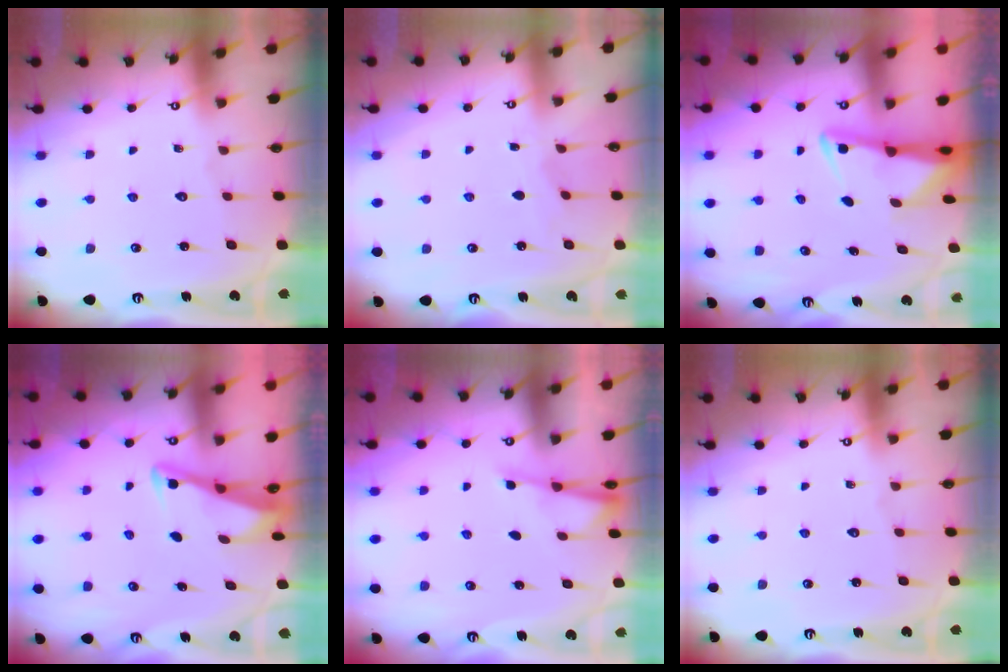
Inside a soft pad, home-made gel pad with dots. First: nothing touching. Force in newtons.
{"total": 2.6, "press": 2.6, "slide": 0.4}
{"total": 2.8, "press": 2.7, "slide": 0.6}
{"total": 3.4, "press": 3.4, "slide": 0.4}
{"total": 2.2, "press": 2.2, "slide": 0.5}
{"total": 0.0}